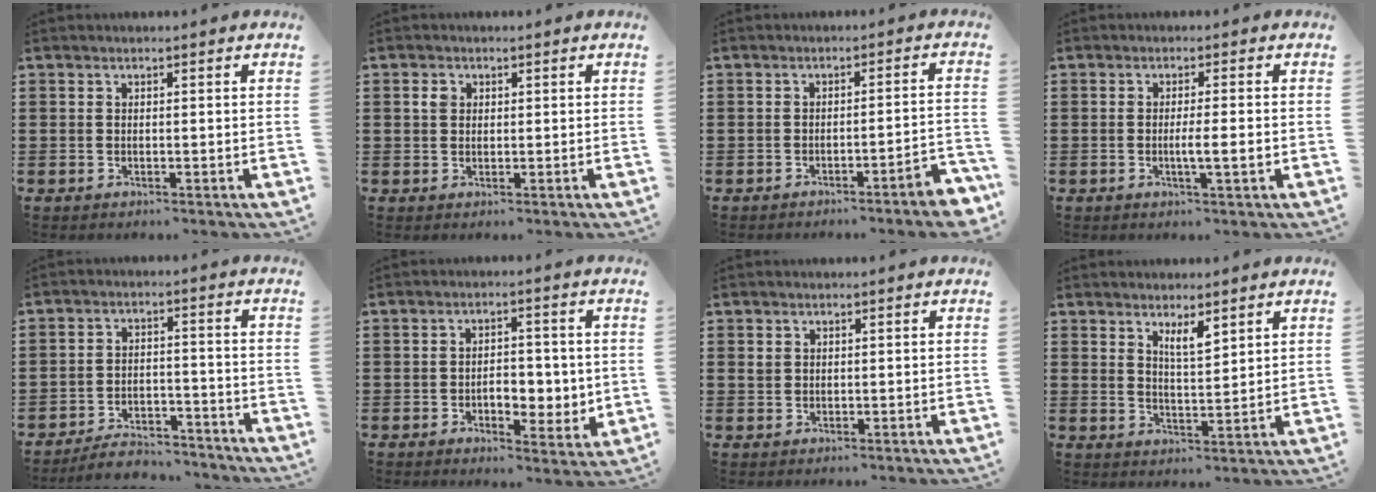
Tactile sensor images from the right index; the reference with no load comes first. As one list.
[{"total": 1.7, "force": [0.5, 1.3, 0.9], "torque": [-0.020, 0.008, 0.009]}, {"total": 3.5, "force": [-2.9, -0.2, 1.9], "torque": [-0.032, -0.010, -0.058]}, {"total": 3.1, "force": [-0.7, 0.1, 3.0], "torque": [-0.051, -0.004, -0.014]}, {"total": 5.2, "force": [-5.0, 1.1, 0.9], "torque": [-0.022, 0.008, -0.100]}, {"total": 5.2, "force": [-0.8, 3.3, 3.9], "torque": [-0.061, 0.003, -0.019]}, {"total": 0.9, "force": [0.4, 0.8, 0.3], "torque": [-0.007, 0.002, 0.010]}, {"total": 3.5, "force": [2.7, 0.8, 2.1], "torque": [-0.038, -0.003, 0.046]}]